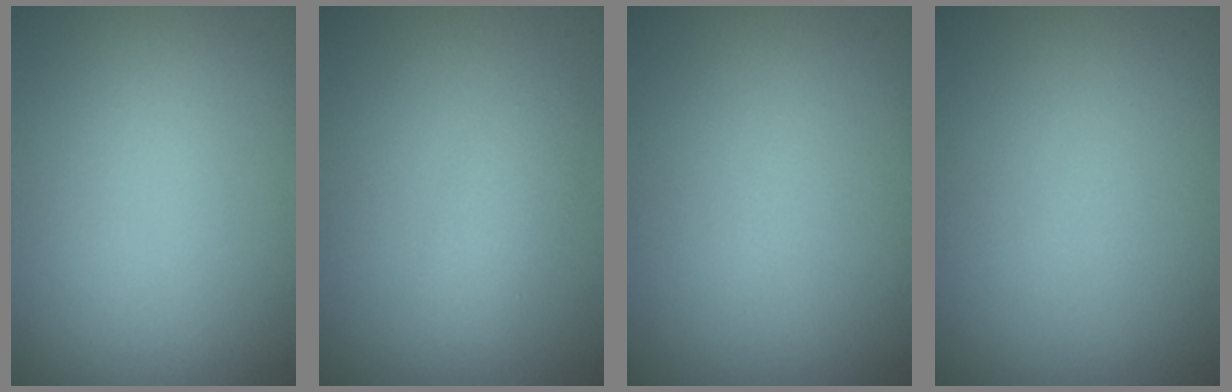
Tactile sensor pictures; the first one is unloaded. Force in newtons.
{"total": 2.1, "press": 2.1, "slide": 0.1}
{"total": 0.0}
{"total": 0.0}